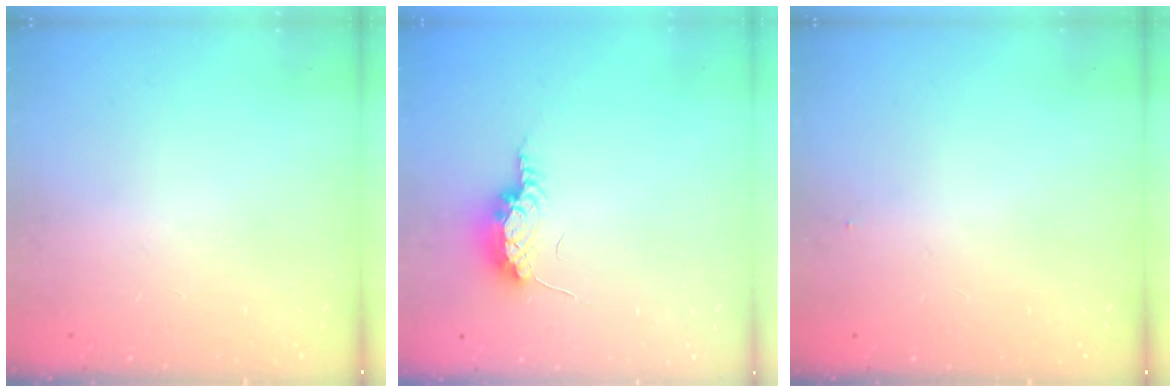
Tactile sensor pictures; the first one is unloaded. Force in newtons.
{"total": 7.6, "press": 7.3, "slide": 1.9}
{"total": 5.7, "press": 1.1, "slide": 5.6}